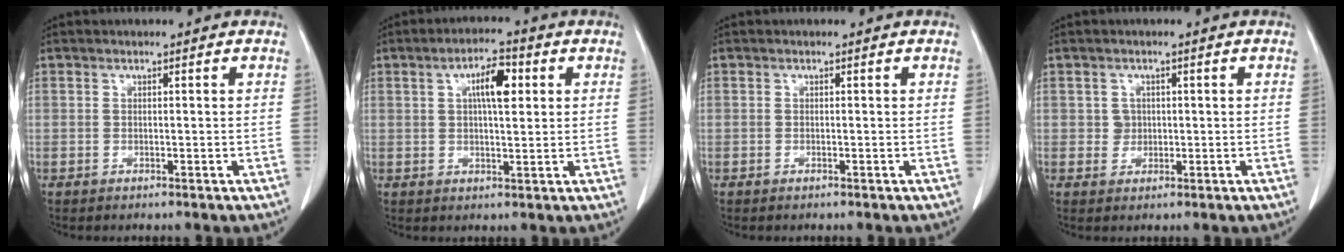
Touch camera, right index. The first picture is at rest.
{"total": 6.0, "force": [1.8, 1.7, 5.5], "torque": [-0.094, 0.010, 0.029]}
{"total": 0.0}
{"total": 1.7, "force": [0.2, 1.7, 0.3], "torque": [-0.004, 0.002, 0.005]}